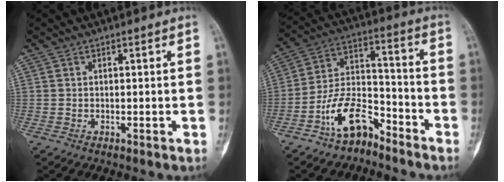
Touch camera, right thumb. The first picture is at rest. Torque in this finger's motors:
{"motor_torque": [1.55, 0.39, 0.93, -0.99, 0.34]}